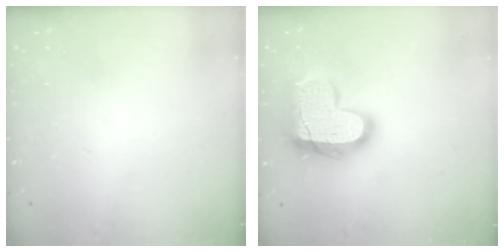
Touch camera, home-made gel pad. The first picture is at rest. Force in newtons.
{"total": 18.0, "press": 17.9, "slide": 1.3}